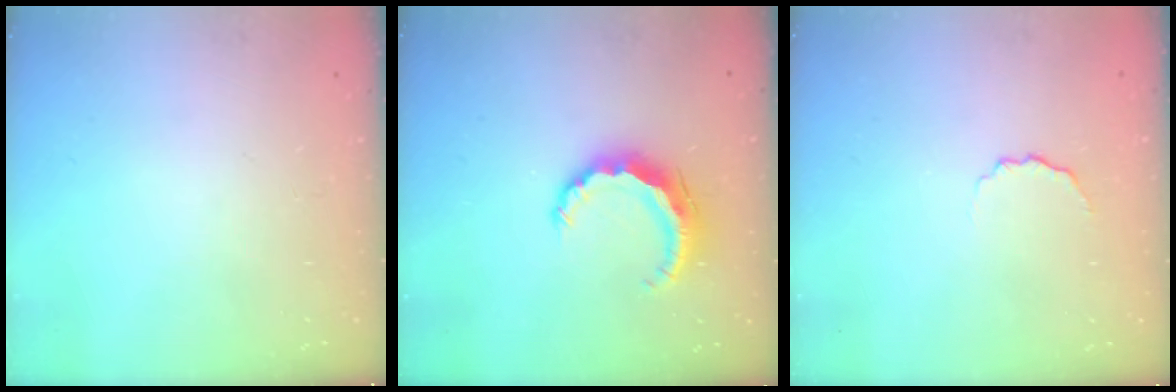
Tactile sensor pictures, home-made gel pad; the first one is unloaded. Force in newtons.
{"total": 7.4, "press": 7.4, "slide": 0.5}
{"total": 4.1, "press": 3.9, "slide": 1.2}